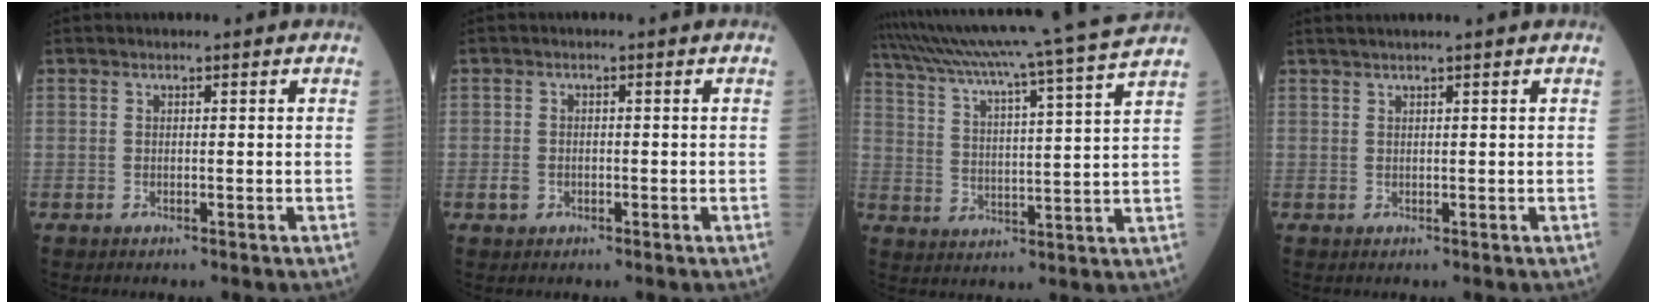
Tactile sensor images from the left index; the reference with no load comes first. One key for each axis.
{"total": 1.5, "fx": -0.7, "fy": 1.2, "fz": 0.5, "tx": -0.016, "ty": 0.003, "tz": -0.008}
{"total": 17.9, "fx": 15.8, "fy": -3.0, "fz": 7.9, "tx": -0.144, "ty": -0.036, "tz": 0.223}
{"total": 2.9, "fx": 2.4, "fy": -0.8, "fz": 1.4, "tx": -0.012, "ty": 0.021, "tz": 0.046}